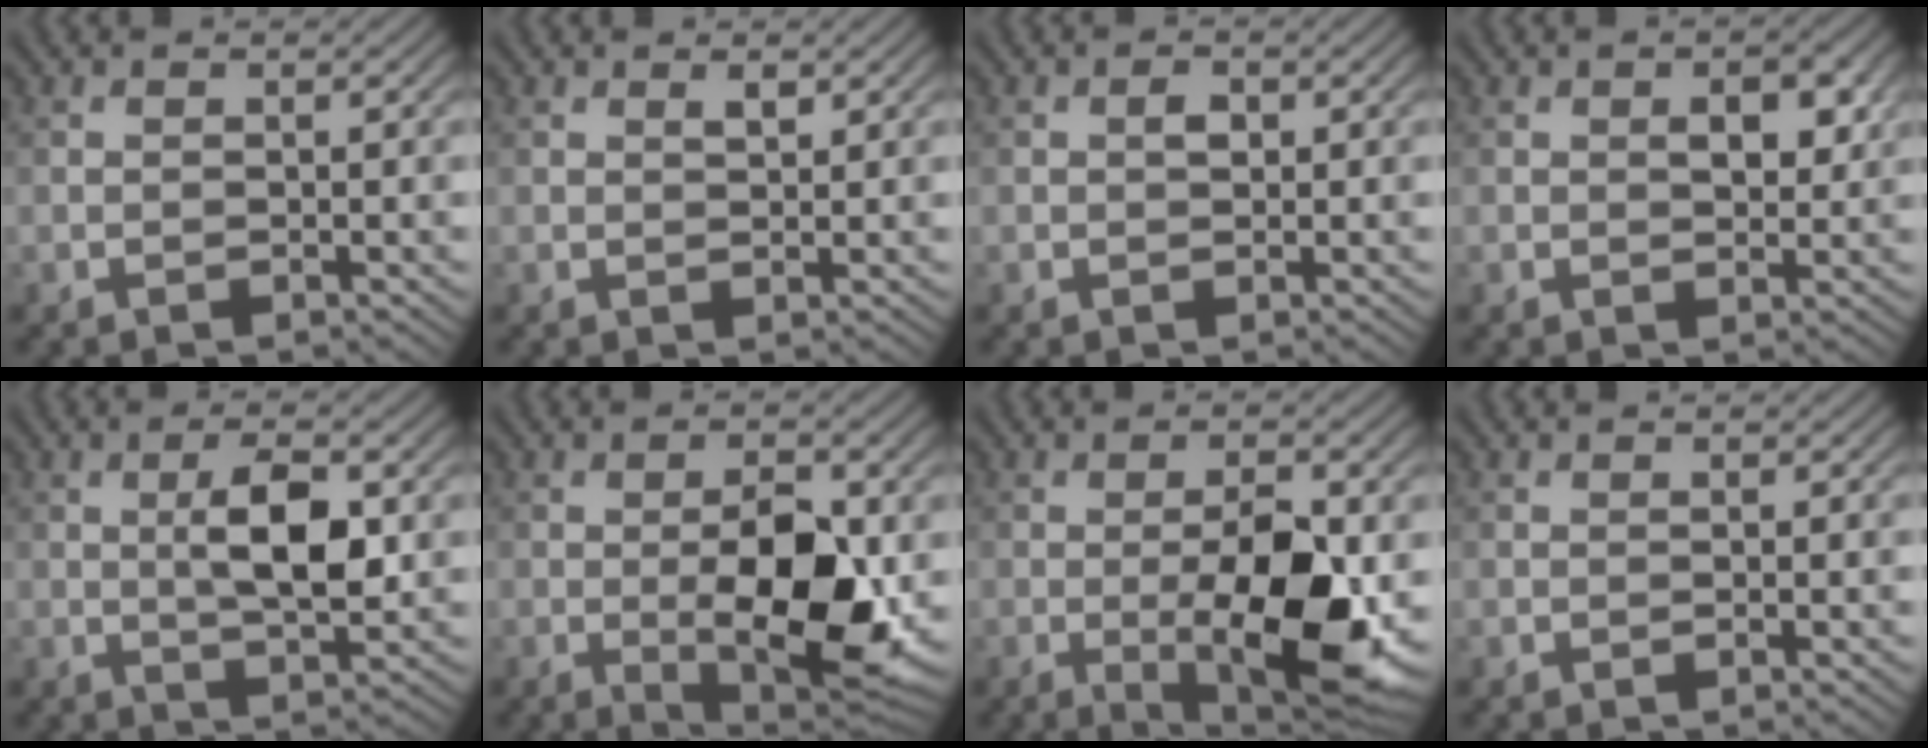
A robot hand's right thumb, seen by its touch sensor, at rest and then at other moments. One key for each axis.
{"total": 1.2, "fx": 0.7, "fy": 0.5, "fz": 0.9, "tx": -0.019, "ty": -0.003, "tz": 0.014}
{"total": 1.4, "fx": 0.2, "fy": 0.9, "fz": 1.0, "tx": -0.017, "ty": 0.002, "tz": 0.002}
{"total": 3.8, "fx": 1.0, "fy": 2.1, "fz": 3.0, "tx": -0.042, "ty": -0.001, "tz": 0.016}
{"total": 6.5, "fx": 0.7, "fy": 2.4, "fz": 6.0, "tx": -0.107, "ty": -0.001, "tz": 0.013}
{"total": 10.7, "fx": -1.3, "fy": 4.3, "fz": 9.7, "tx": -0.151, "ty": -0.008, "tz": -0.018}
{"total": 11.2, "fx": -2.0, "fy": 3.7, "fz": 10.4, "tx": -0.162, "ty": -0.006, "tz": -0.031}
{"total": 0.5, "fx": 0.0, "fy": 0.1, "fz": 0.5, "tx": -0.010, "ty": -0.002, "tz": 0.000}